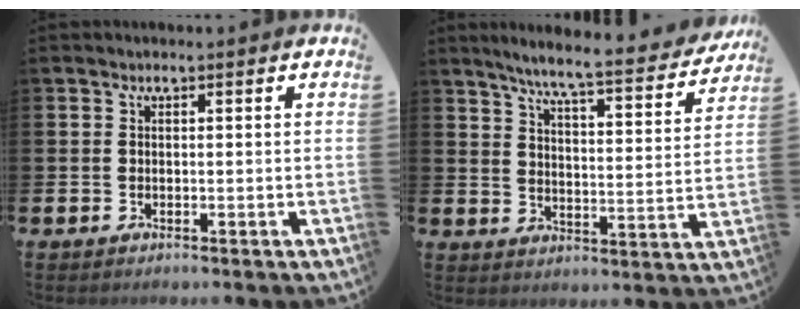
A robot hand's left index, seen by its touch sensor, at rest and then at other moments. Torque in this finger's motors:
{"motor_torque": [0.03, -0.39, 0.59, 0.18]}